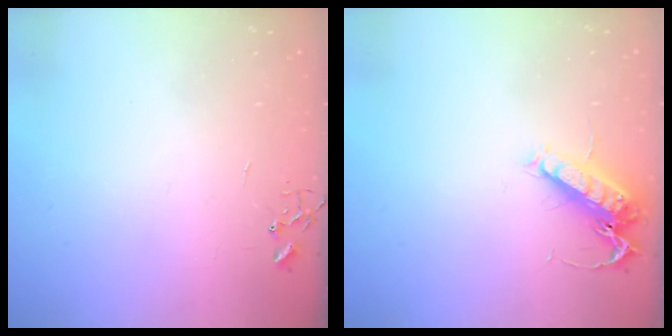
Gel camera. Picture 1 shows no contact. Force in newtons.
{"total": 13.8, "press": 13.8, "slide": 1.2}